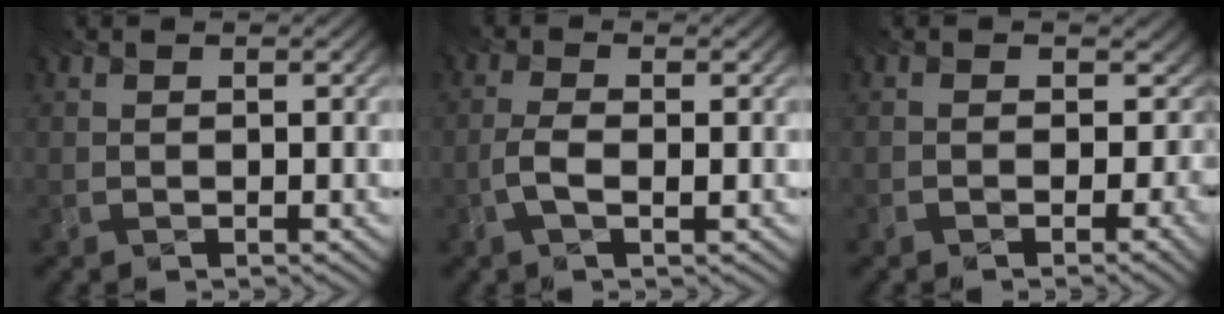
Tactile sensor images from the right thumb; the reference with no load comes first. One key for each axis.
{"total": 2.4, "fx": -2.0, "fy": 0.3, "fz": 1.3, "tx": -0.029, "ty": -0.004, "tz": -0.039}
{"total": 6.2, "fx": 0.2, "fy": 4.8, "fz": 3.9, "tx": -0.068, "ty": -0.011, "tz": 0.004}